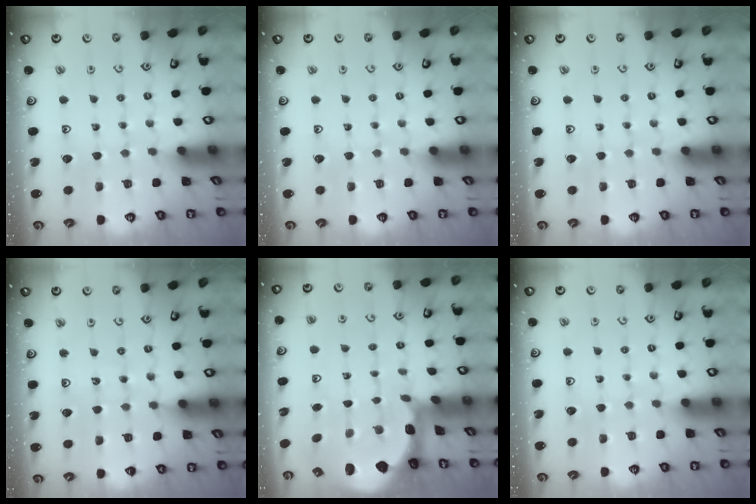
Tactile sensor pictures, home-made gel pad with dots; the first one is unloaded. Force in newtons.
{"total": 0.0}
{"total": 0.0}
{"total": 3.7, "press": 3.4, "slide": 1.5}
{"total": 2.3, "press": 1.5, "slide": 1.8}
{"total": 0.0}